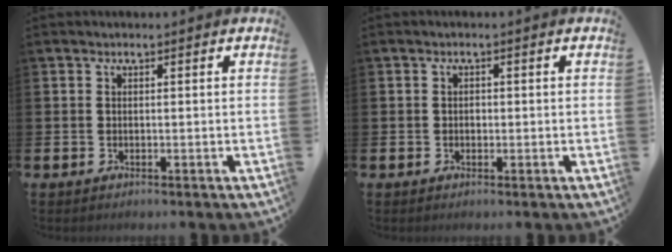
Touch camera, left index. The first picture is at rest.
{"total": 0.7, "force": [-0.1, 0.6, 0.3], "torque": [-0.006, 0.005, -0.003]}